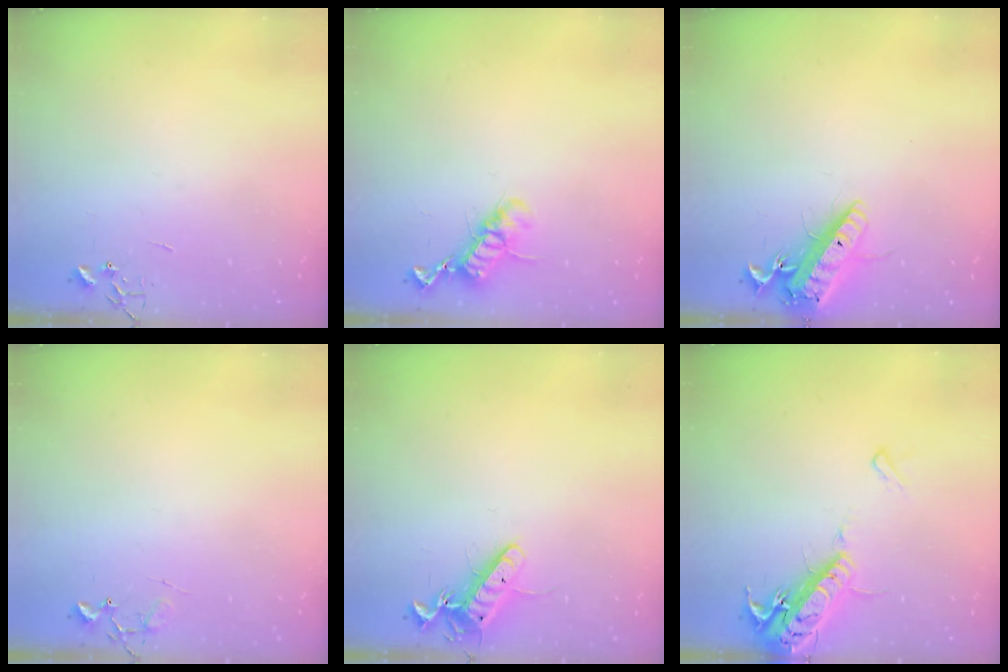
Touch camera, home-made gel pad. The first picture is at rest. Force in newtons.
{"total": 12.1, "press": 12.1, "slide": 0.4}
{"total": 16.3, "press": 16.0, "slide": 3.0}
{"total": 8.0, "press": 8.0, "slide": 0.4}
{"total": 12.3, "press": 12.2, "slide": 0.9}
{"total": 16.1, "press": 15.8, "slide": 3.4}